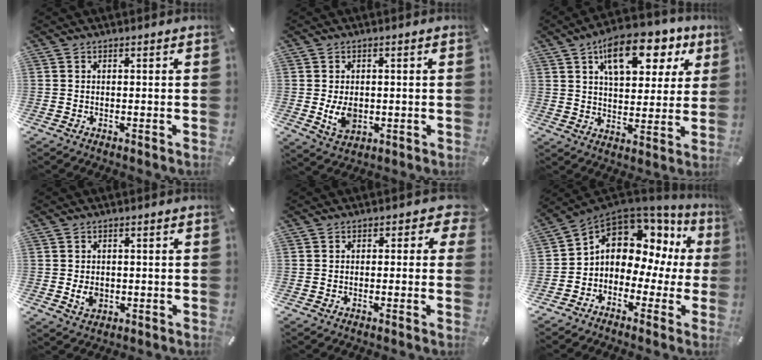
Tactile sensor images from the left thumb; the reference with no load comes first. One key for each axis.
{"total": 5.9, "fx": -0.6, "fy": 4.2, "fz": 4.0, "tx": -0.073, "ty": -0.005, "tz": -0.011}
{"total": 14.9, "fx": 7.9, "fy": 8.0, "fz": 9.7, "tx": -0.128, "ty": -0.034, "tz": 0.132}
{"total": 3.5, "fx": -0.5, "fy": 2.7, "fz": 2.1, "tx": -0.037, "ty": -0.001, "tz": -0.011}
{"total": 3.2, "fx": 0.1, "fy": 2.3, "fz": 2.2, "tx": -0.027, "ty": 0.006, "tz": -0.004}
{"total": 9.7, "fx": 3.7, "fy": 7.6, "fz": 4.7, "tx": -0.083, "ty": -0.033, "tz": 0.066}